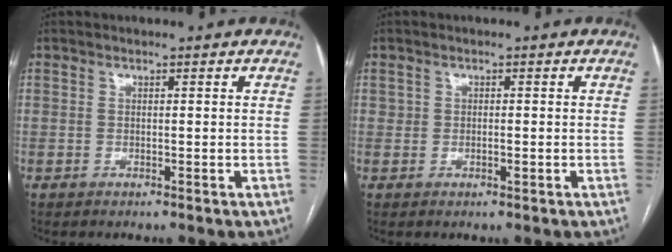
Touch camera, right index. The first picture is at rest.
{"total": 1.0, "force": [0.0, 0.8, 0.6], "torque": [-0.016, 0.006, 0.003]}